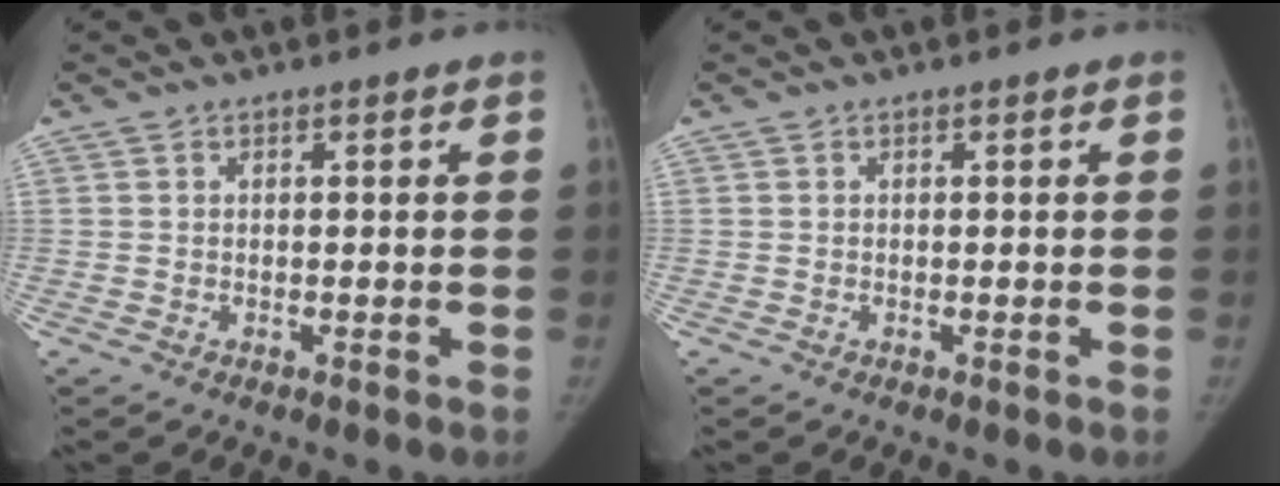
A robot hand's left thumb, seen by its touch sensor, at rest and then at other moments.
{"total": 0.0}